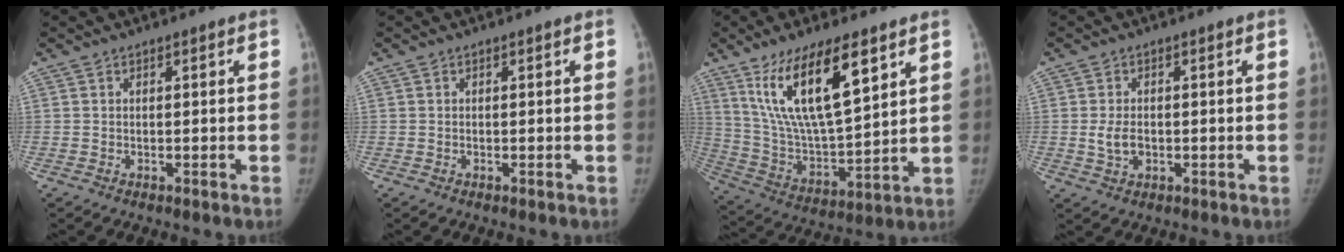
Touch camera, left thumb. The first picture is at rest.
{"total": 0.0}
{"total": 19.4, "force": [9.9, 6.3, 15.4], "torque": [-0.269, -0.042, 0.193]}
{"total": 3.7, "force": [-0.5, 2.5, 2.7], "torque": [-0.049, 0.001, -0.005]}